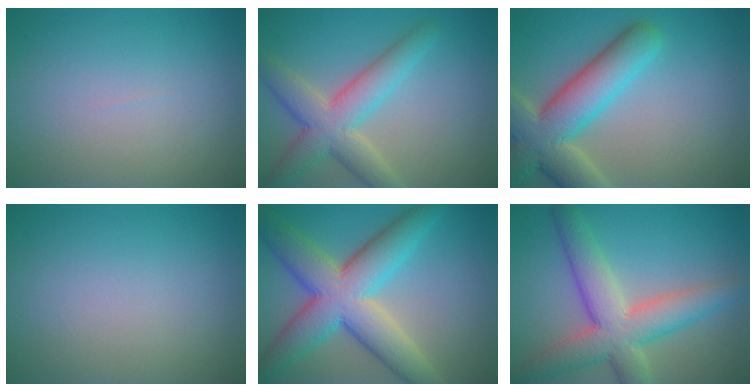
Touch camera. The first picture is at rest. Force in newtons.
{"total": 6.0, "press": 6.0, "slide": 0.2}
{"total": 8.8, "press": 8.8, "slide": 0.8}
{"total": 0.0}
{"total": 10.1, "press": 10.1, "slide": 0.5}
{"total": 7.6, "press": 7.6, "slide": 0.5}